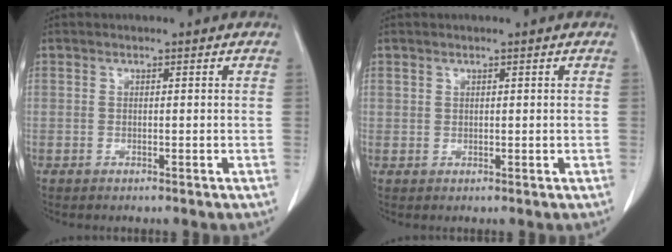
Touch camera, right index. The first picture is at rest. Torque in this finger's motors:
{"motor_torque": [-0.04, 0.03, 0.00, 0.00]}